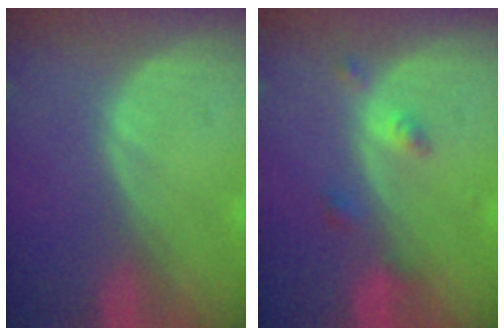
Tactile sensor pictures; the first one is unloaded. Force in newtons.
{"total": 2.9, "press": 2.9, "slide": 0.2}